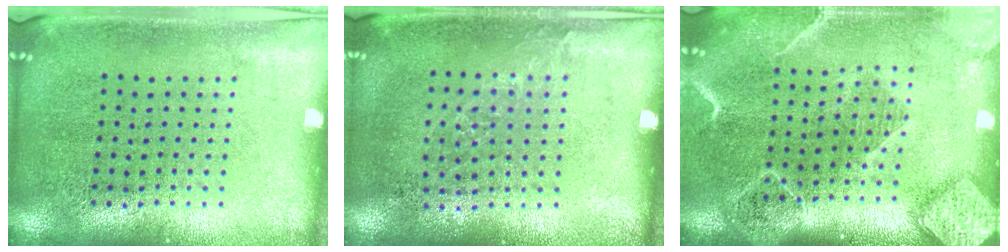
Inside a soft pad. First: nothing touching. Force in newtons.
{"total": 0.9, "press": 0.8, "slide": 0.4}
{"total": 2.4, "press": 2.0, "slide": 1.2}